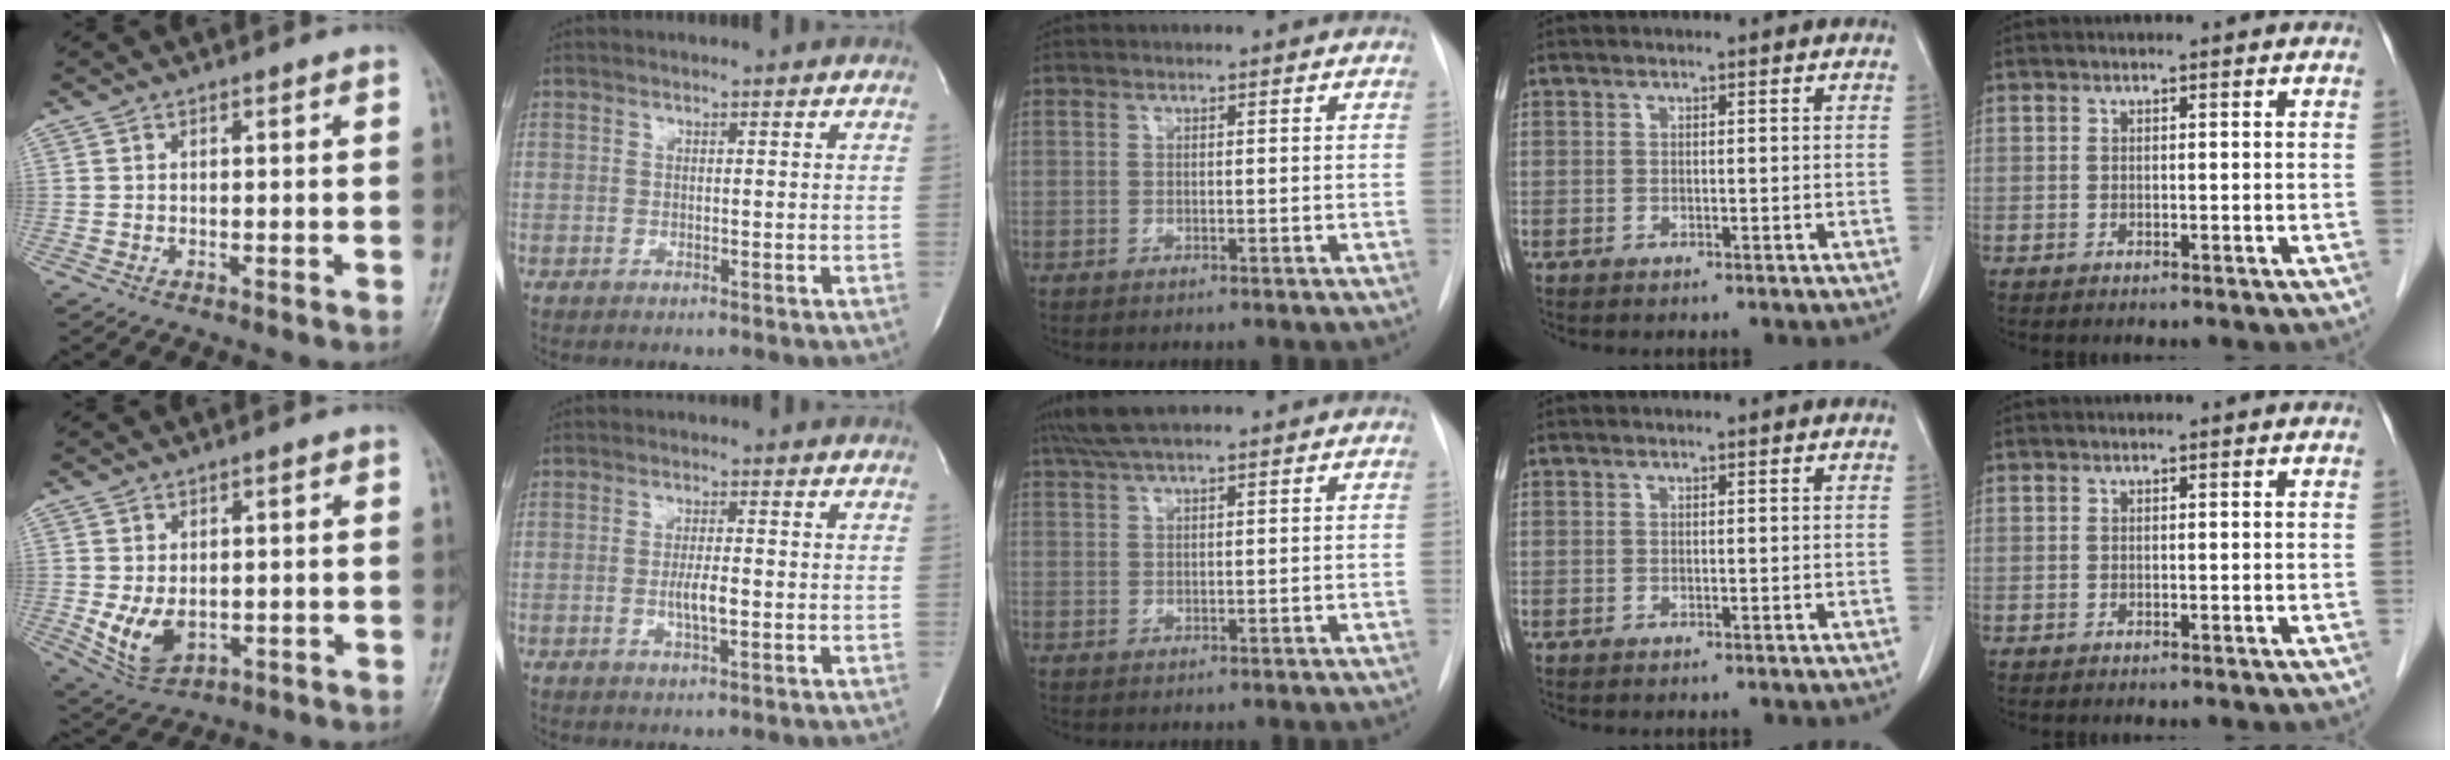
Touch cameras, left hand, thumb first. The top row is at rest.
{"thumb": {"total": 7.7, "force": [-0.6, 5.2, 5.7], "torque": [-0.089, -0.013, 0.005]}, "index": {"total": 3.2, "force": [-0.8, 0.4, 3.1], "torque": [-0.061, -0.005, -0.013]}, "middle": {"total": 5.8, "force": [4.7, 0.7, 3.3], "torque": [-0.059, 0.032, 0.084]}}